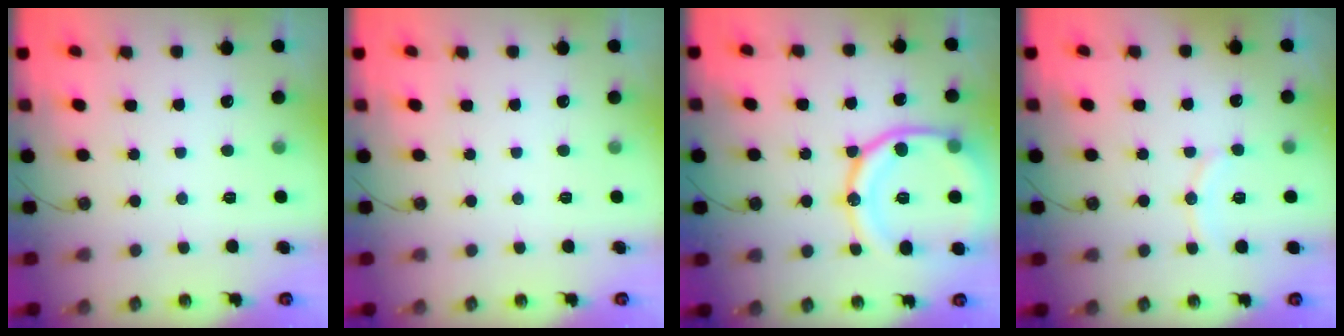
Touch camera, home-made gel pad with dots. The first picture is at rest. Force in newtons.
{"total": 0.0}
{"total": 19.6, "press": 19.5, "slide": 2.1}
{"total": 7.3, "press": 7.2, "slide": 1.0}